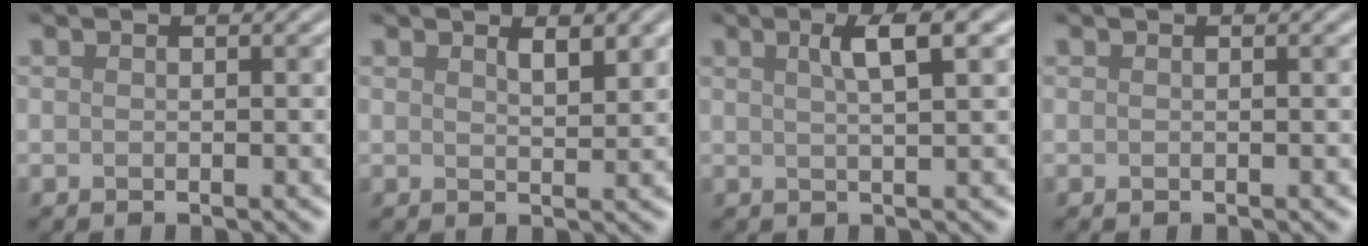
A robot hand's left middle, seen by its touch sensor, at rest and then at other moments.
{"total": 1.9, "force": [1.3, 0.5, 1.4], "torque": [-0.019, -0.002, 0.023]}
{"total": 3.5, "force": [1.4, 0.9, 3.1], "torque": [-0.036, 0.009, 0.019]}
{"total": 0.0}